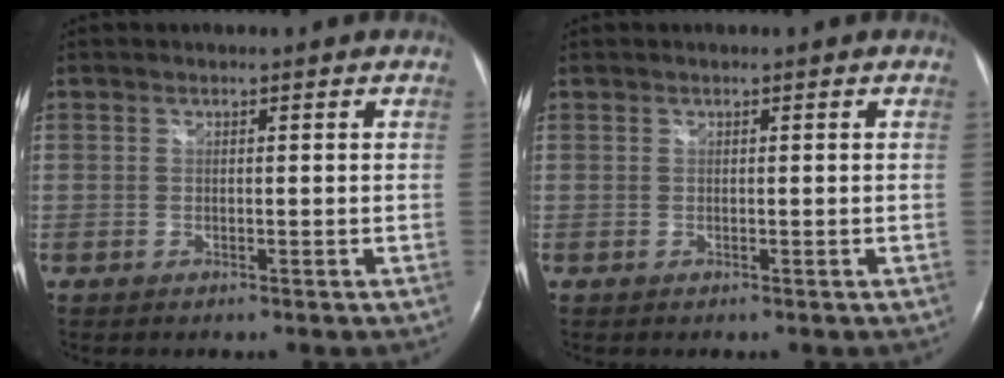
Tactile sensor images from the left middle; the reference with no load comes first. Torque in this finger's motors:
{"motor_torque": [0.15, -0.18, 0.05, -0.01]}